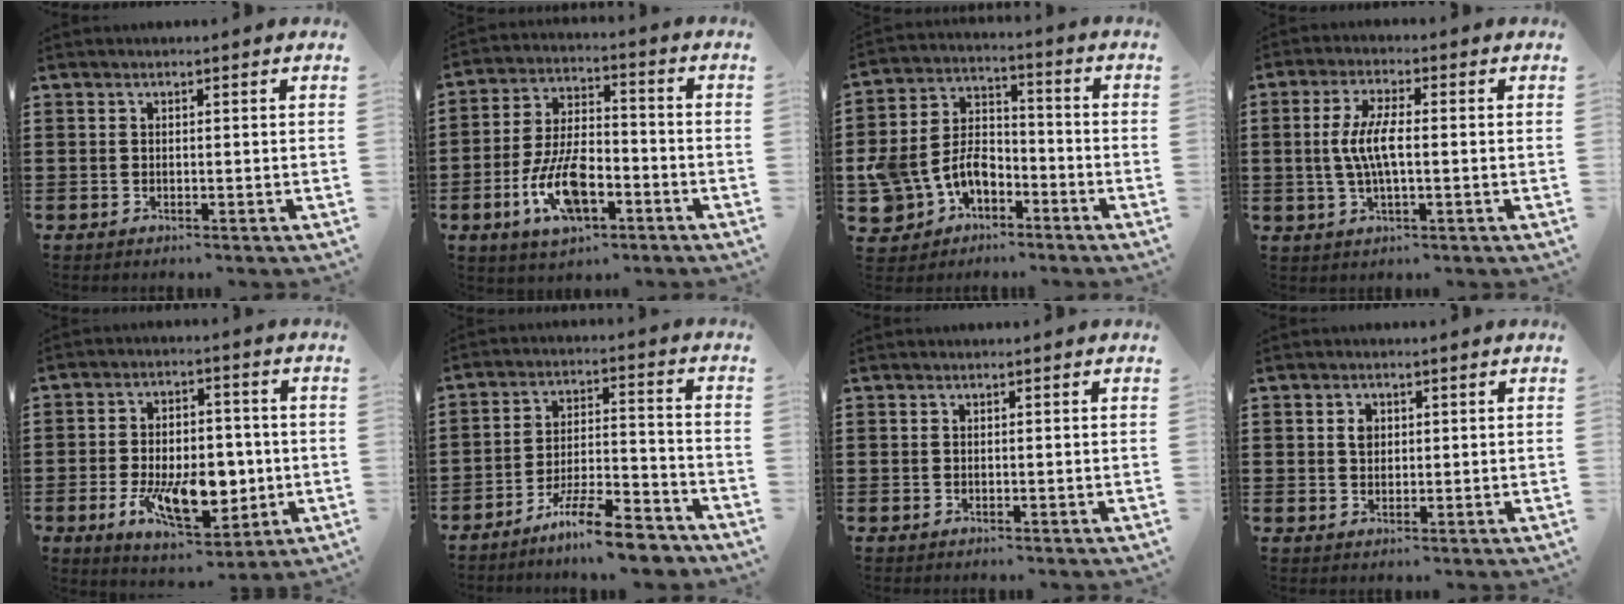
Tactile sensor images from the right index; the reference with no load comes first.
{"total": 10.6, "force": [-4.4, 4.9, 8.4], "torque": [-0.179, 0.004, -0.080]}
{"total": 8.0, "force": [-3.8, 5.8, 3.9], "torque": [-0.123, 0.006, -0.080]}
{"total": 6.0, "force": [-0.5, 1.7, 5.7], "torque": [-0.125, -0.005, -0.016]}
{"total": 12.6, "force": [-2.9, 6.9, 10.2], "torque": [-0.178, -0.004, -0.040]}
{"total": 10.5, "force": [-8.9, 1.3, 5.4], "torque": [-0.087, 0.028, -0.166]}
{"total": 0.0}
{"total": 2.1, "force": [0.6, 1.5, 1.3], "torque": [-0.029, 0.007, 0.010]}